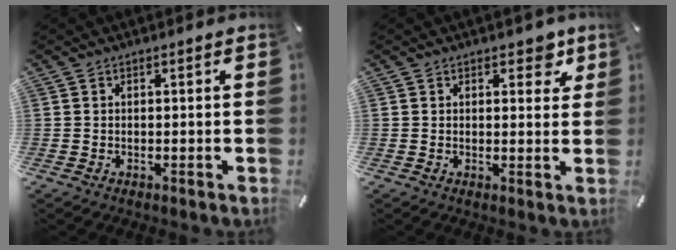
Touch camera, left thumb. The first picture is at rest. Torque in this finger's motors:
{"motor_torque": [0.13, -0.34, 0.08, 0.08, -0.06]}